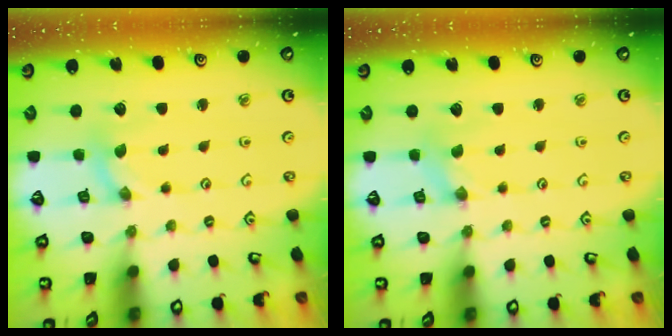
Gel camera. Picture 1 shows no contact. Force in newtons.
{"total": 0.0}